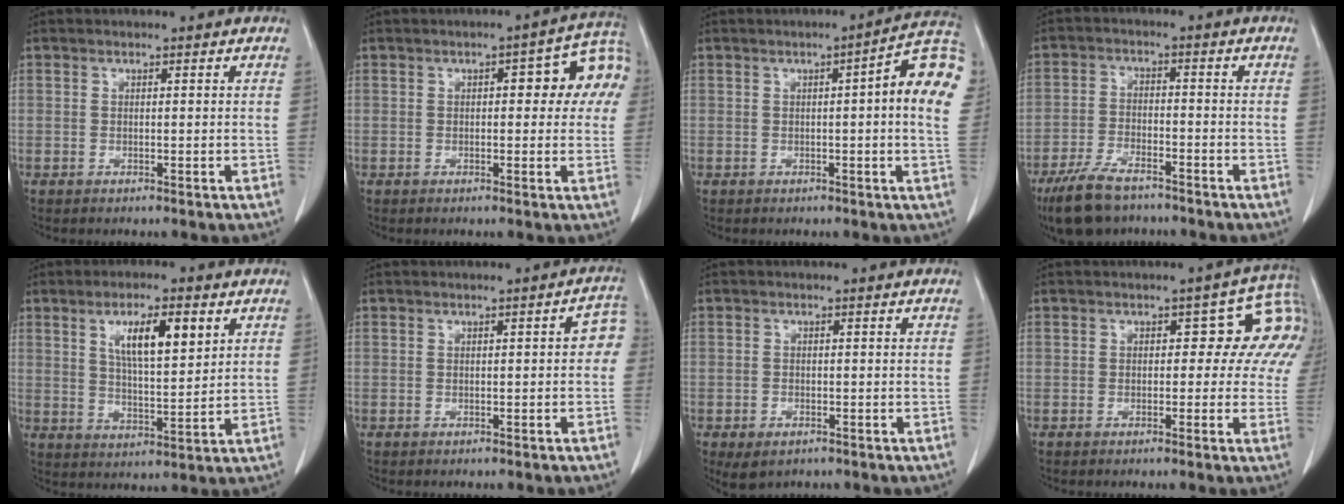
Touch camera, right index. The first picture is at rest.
{"total": 8.9, "force": [1.8, 3.3, 8.1], "torque": [-0.085, 0.036, 0.018]}
{"total": 10.0, "force": [1.9, 0.7, 9.8], "torque": [-0.115, 0.015, 0.010]}
{"total": 8.9, "force": [-6.8, 3.2, 4.7], "torque": [-0.098, -0.015, -0.124]}
{"total": 9.0, "force": [3.7, 2.2, 7.9], "torque": [-0.139, 0.002, 0.068]}
{"total": 3.1, "force": [0.0, 1.2, 2.9], "torque": [-0.022, 0.015, -0.004]}
{"total": 3.2, "force": [-1.8, 1.9, 1.8], "torque": [-0.034, -0.005, -0.019]}
{"total": 7.1, "force": [1.6, 4.1, 5.6], "torque": [-0.051, 0.033, 0.009]}